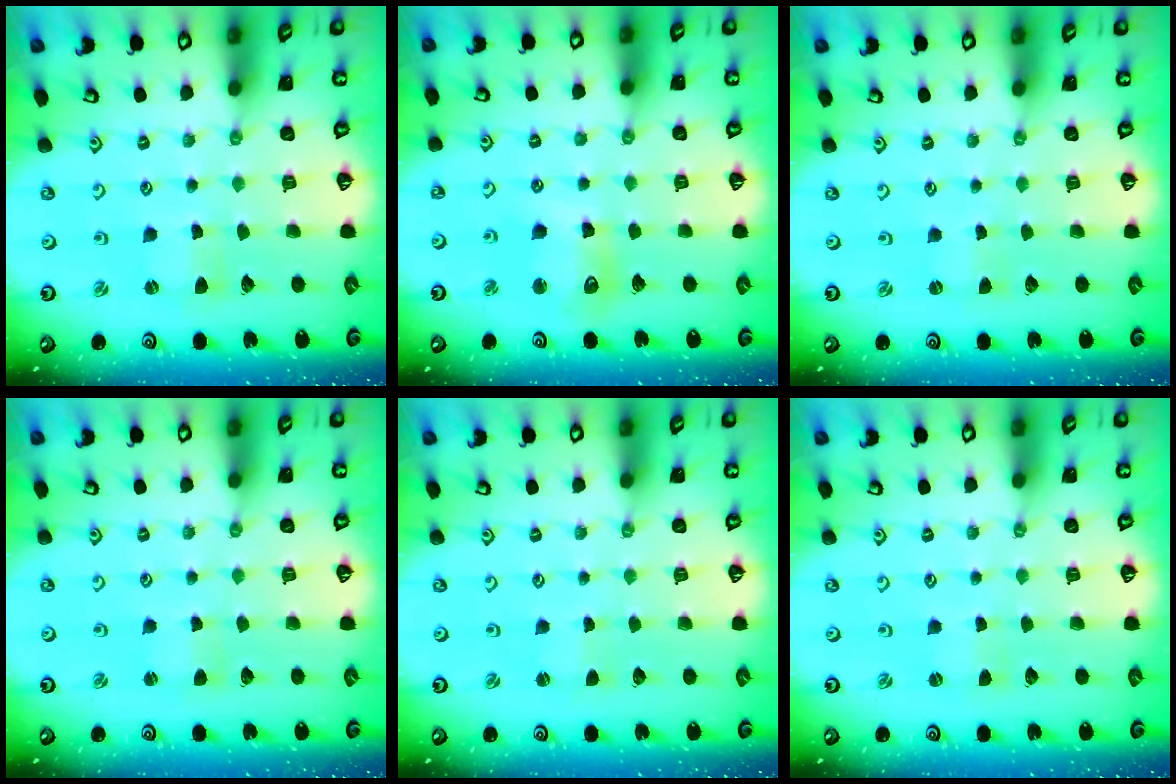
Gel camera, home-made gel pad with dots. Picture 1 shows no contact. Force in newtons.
{"total": 11.0, "press": 10.9, "slide": 1.4}
{"total": 0.0}
{"total": 1.0, "press": 1.0, "slide": 0.3}
{"total": 0.0}
{"total": 0.0}